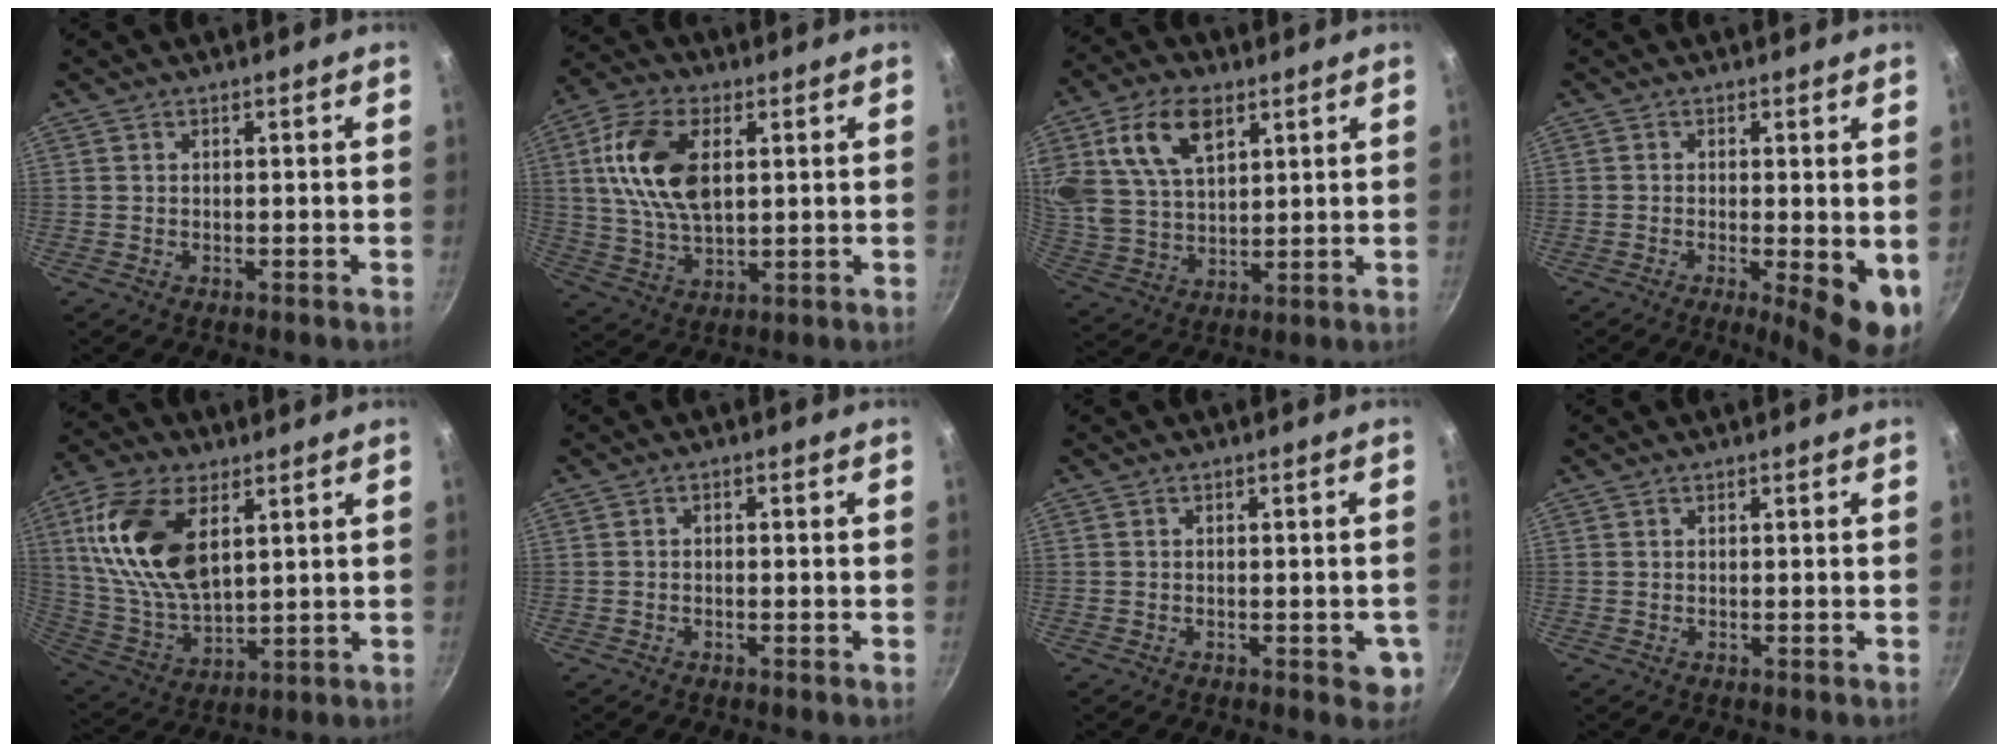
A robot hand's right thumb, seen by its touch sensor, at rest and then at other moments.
{"total": 14.6, "force": [3.4, 8.2, 11.6], "torque": [-0.212, -0.002, 0.061]}
{"total": 14.5, "force": [6.2, 8.6, 9.8], "torque": [-0.170, -0.015, 0.124]}
{"total": 8.3, "force": [-1.4, 2.4, 7.9], "torque": [-0.099, -0.008, -0.013]}
{"total": 18.7, "force": [6.1, 10.1, 14.5], "torque": [-0.271, -0.016, 0.128]}
{"total": 0.9, "force": [-0.6, 0.5, 0.5], "torque": [-0.014, 0.008, -0.010]}
{"total": 4.4, "force": [-1.4, 2.0, 3.6], "torque": [-0.027, 0.003, -0.018]}
{"total": 0.0}